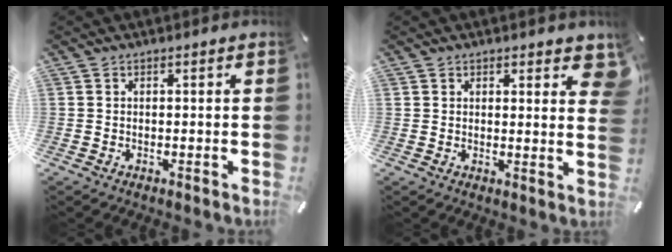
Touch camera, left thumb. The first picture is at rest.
{"total": 3.5, "force": [2.3, 1.8, 2.0], "torque": [-0.013, -0.011, 0.036]}